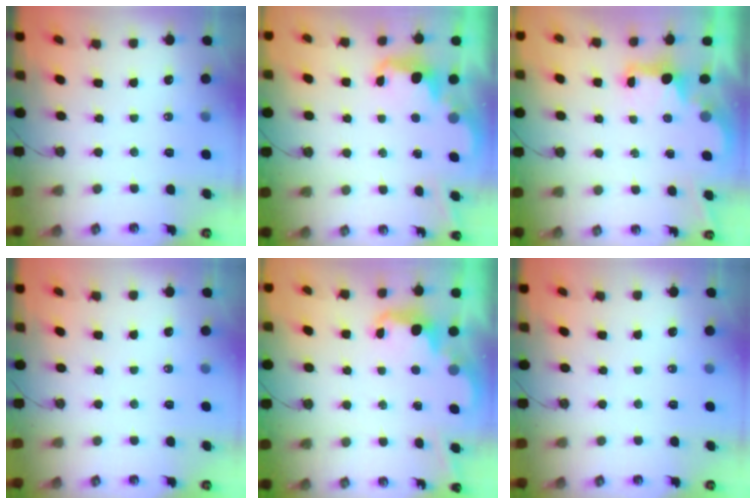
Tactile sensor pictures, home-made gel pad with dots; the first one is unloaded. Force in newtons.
{"total": 2.4, "press": 2.3, "slide": 0.6}
{"total": 2.2, "press": 2.1, "slide": 0.7}
{"total": 0.0}
{"total": 2.4, "press": 2.3, "slide": 0.5}
{"total": 0.0}